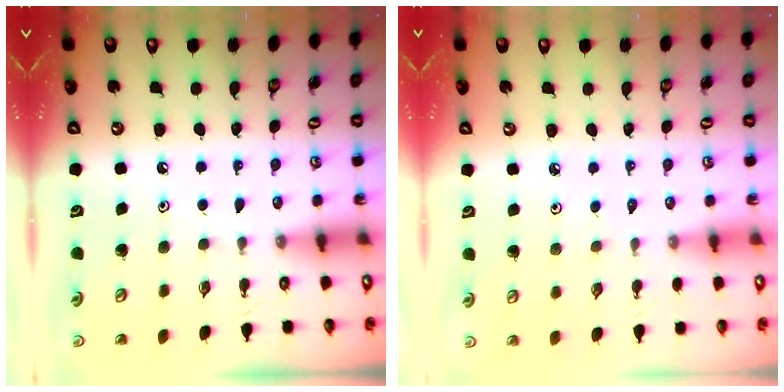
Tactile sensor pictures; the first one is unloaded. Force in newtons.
{"total": 1.9, "press": 1.8, "slide": 0.5}